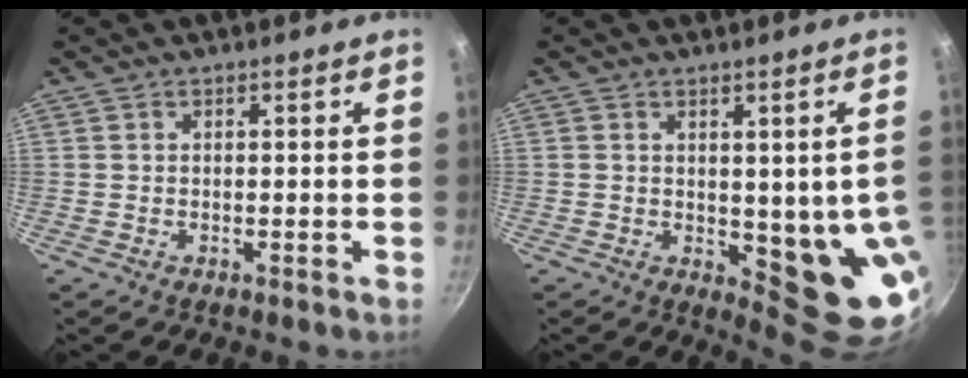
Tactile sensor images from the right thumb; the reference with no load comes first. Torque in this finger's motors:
{"motor_torque": [0.06, 1.00, 1.18, -0.01, 0.09]}